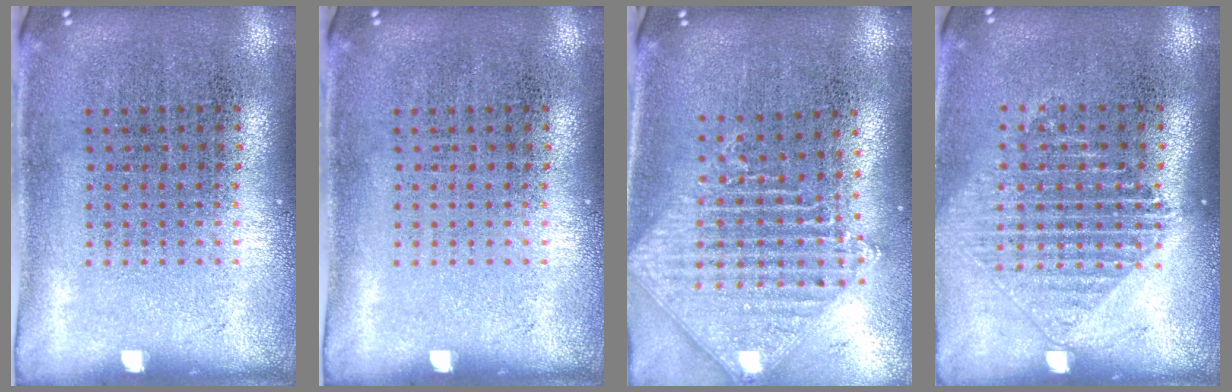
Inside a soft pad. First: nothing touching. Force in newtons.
{"total": 0.0}
{"total": 1.9, "press": 1.6, "slide": 1.0}
{"total": 1.3, "press": 1.3, "slide": 0.5}